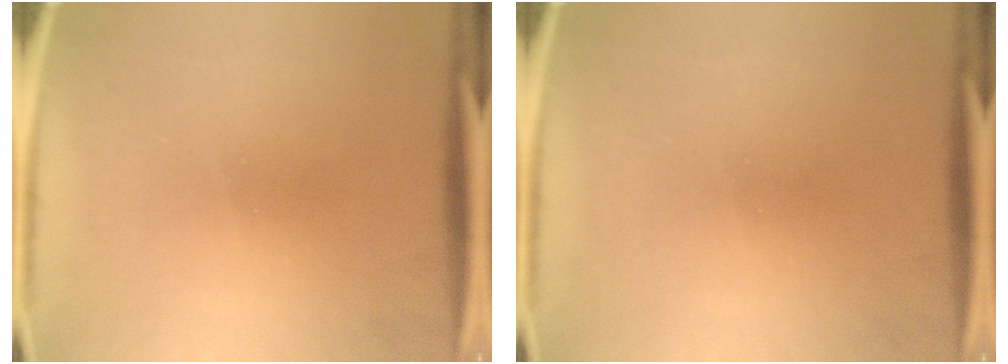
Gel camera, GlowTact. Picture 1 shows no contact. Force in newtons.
{"total": 0.0}